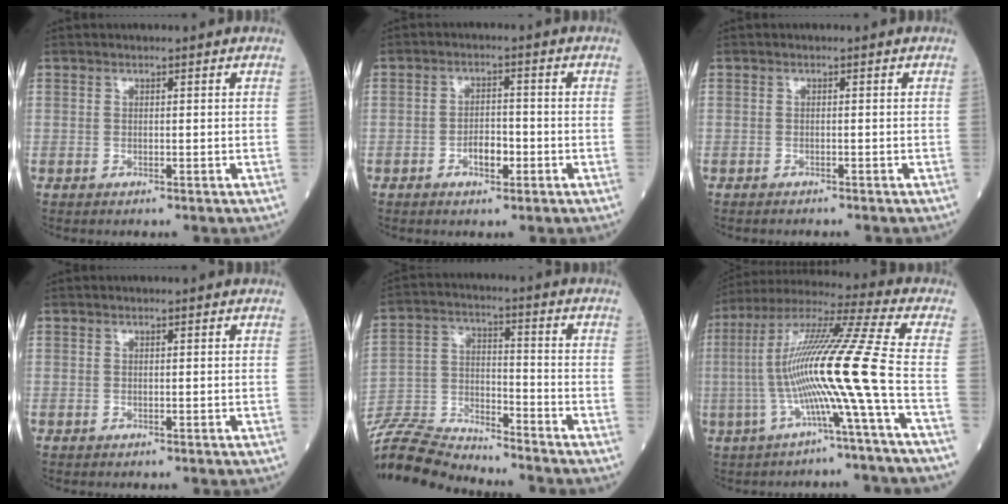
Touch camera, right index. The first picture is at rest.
{"total": 3.7, "force": [-1.6, 1.6, 3.0], "torque": [-0.049, 0.005, -0.026]}
{"total": 1.9, "force": [-1.8, 0.1, 0.7], "torque": [-0.012, -0.002, -0.022]}
{"total": 0.0}
{"total": 14.7, "force": [-14.4, 0.3, 3.0], "torque": [-0.061, 0.007, -0.264]}
{"total": 15.9, "force": [-3.4, -2.7, 15.3], "torque": [-0.292, 0.012, -0.074]}